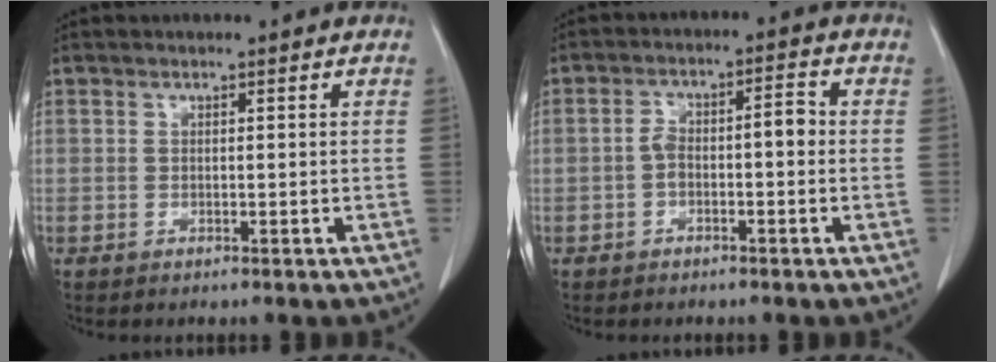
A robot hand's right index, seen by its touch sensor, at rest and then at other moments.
{"total": 4.9, "force": [-0.9, 1.8, 4.5], "torque": [-0.081, 0.032, -0.013]}